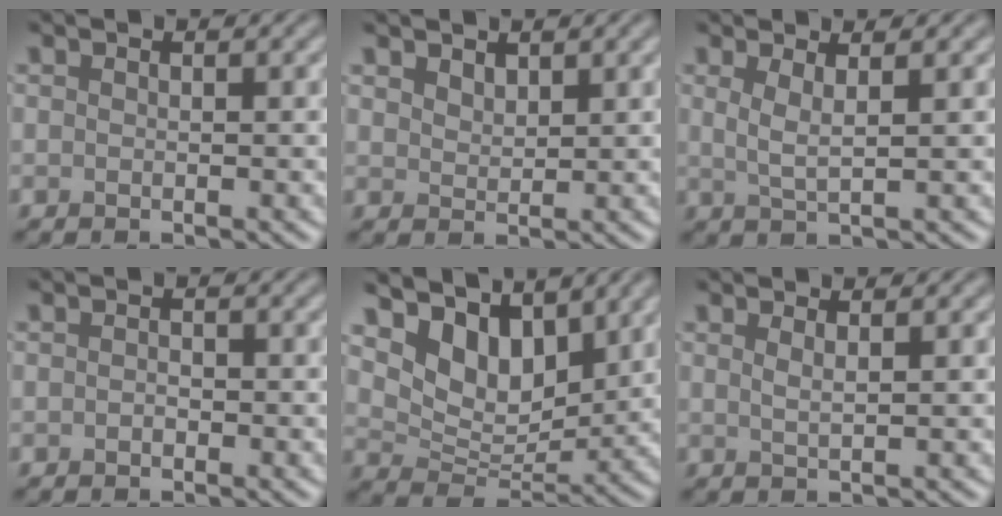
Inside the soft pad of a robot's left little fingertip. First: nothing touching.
{"total": 1.6, "force": [1.3, 0.8, 0.5], "torque": [-0.012, -0.001, 0.028]}
{"total": 2.2, "force": [0.9, 0.5, 1.9], "torque": [-0.032, -0.004, 0.016]}
{"total": 0.7, "force": [-0.2, 0.5, 0.5], "torque": [-0.008, -0.001, -0.004]}
{"total": 6.8, "force": [4.8, 3.5, 3.3], "torque": [-0.069, -0.004, 0.070]}
{"total": 1.2, "force": [0.7, 0.4, 1.0], "torque": [-0.011, 0.002, 0.009]}